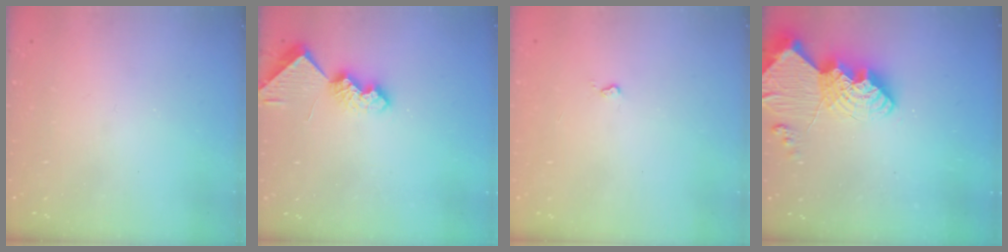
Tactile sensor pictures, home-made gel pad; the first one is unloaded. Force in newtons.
{"total": 7.9, "press": 7.8, "slide": 0.5}
{"total": 2.7, "press": 2.6, "slide": 0.4}
{"total": 16.8, "press": 16.7, "slide": 1.6}